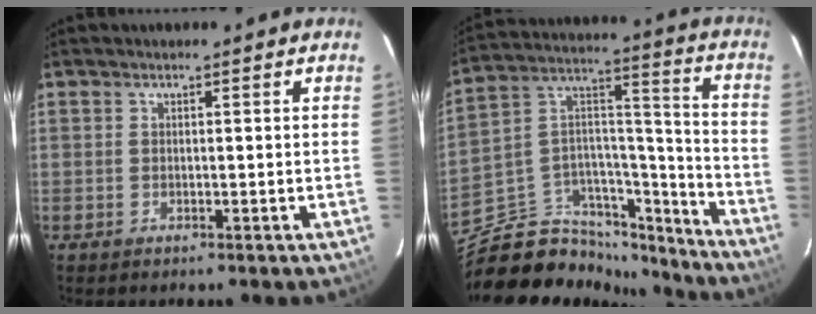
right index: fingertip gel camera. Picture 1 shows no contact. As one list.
[{"total": 21.5, "force": [-17.2, 10.1, 8.1], "torque": [-0.158, 0.071, -0.260]}]